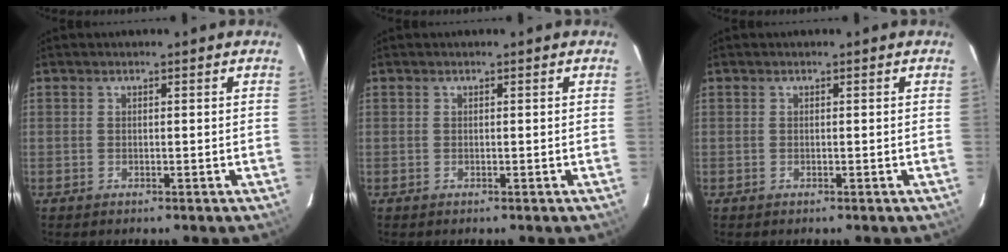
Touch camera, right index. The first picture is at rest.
{"total": 0.0}
{"total": 0.0}